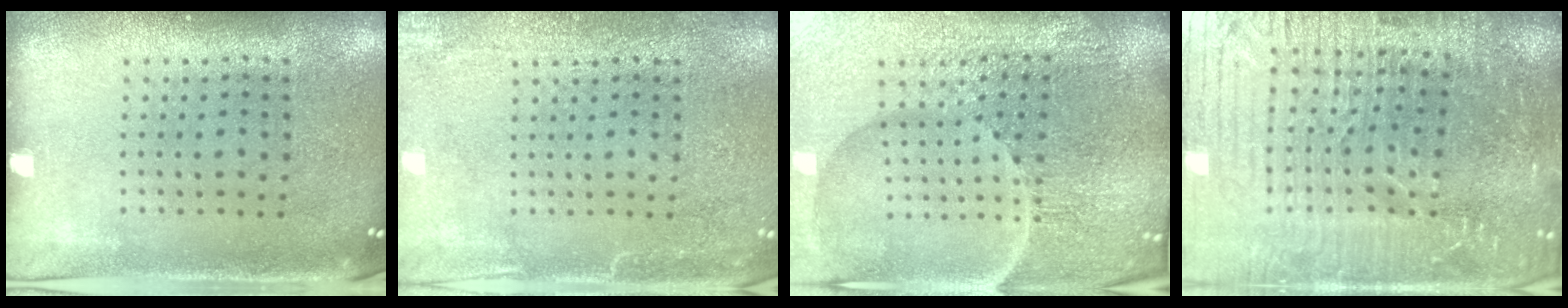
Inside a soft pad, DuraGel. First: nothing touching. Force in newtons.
{"total": 3.0, "press": 3.0, "slide": 0.3}
{"total": 5.9, "press": 5.4, "slide": 2.4}
{"total": 6.3, "press": 5.7, "slide": 2.9}